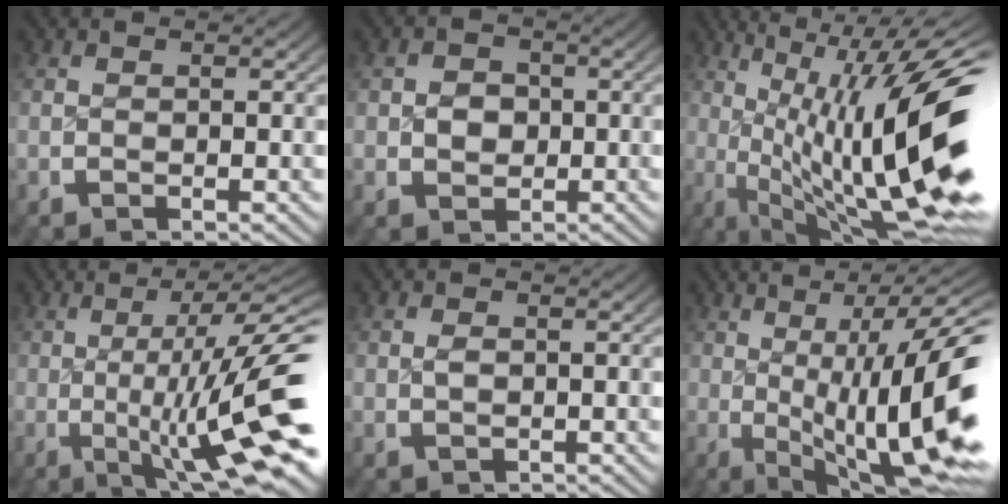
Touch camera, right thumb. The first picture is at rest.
{"total": 2.6, "force": [0.0, 2.4, 0.8], "torque": [-0.016, -0.010, 0.009]}
{"total": 16.8, "force": [-3.2, 8.3, 14.2], "torque": [-0.231, -0.037, -0.028]}
{"total": 12.3, "force": [-1.4, 4.8, 11.2], "torque": [-0.180, -0.021, -0.008]}
{"total": 0.5, "force": [0.0, 0.5, -0.2], "torque": [-0.002, -0.003, 0.004]}
{"total": 15.1, "force": [-1.4, 7.5, 13.0], "torque": [-0.191, -0.021, -0.007]}